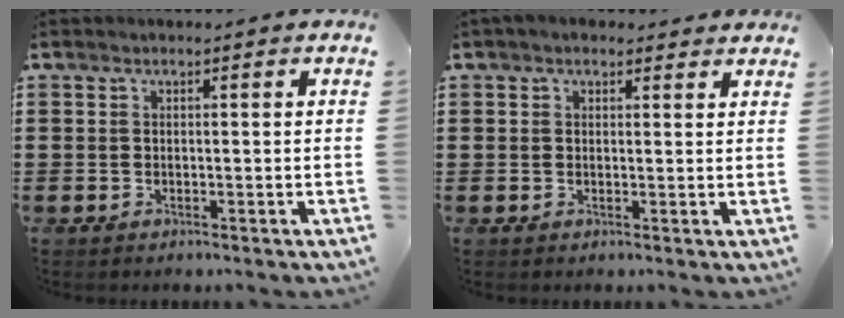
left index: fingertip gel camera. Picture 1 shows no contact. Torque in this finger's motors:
{"motor_torque": [1.28, -0.86, 0.95, 0.08]}